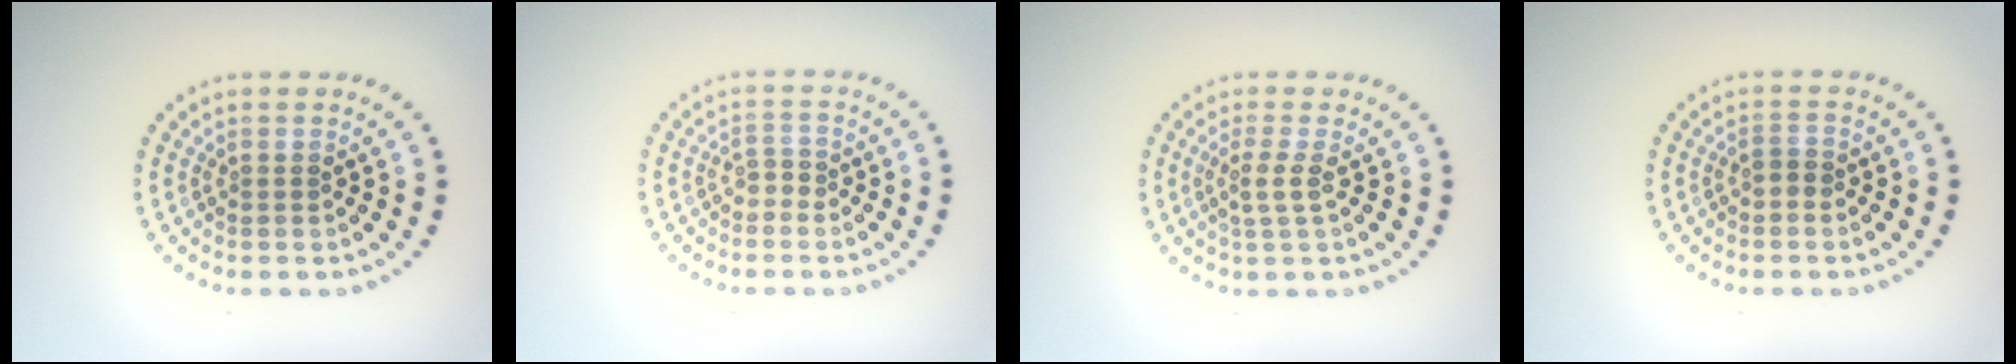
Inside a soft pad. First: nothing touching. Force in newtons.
{"total": 1.1, "press": 0.8, "slide": 0.7}
{"total": 1.7, "press": 1.3, "slide": 1.1}
{"total": 1.1, "press": 0.9, "slide": 0.6}